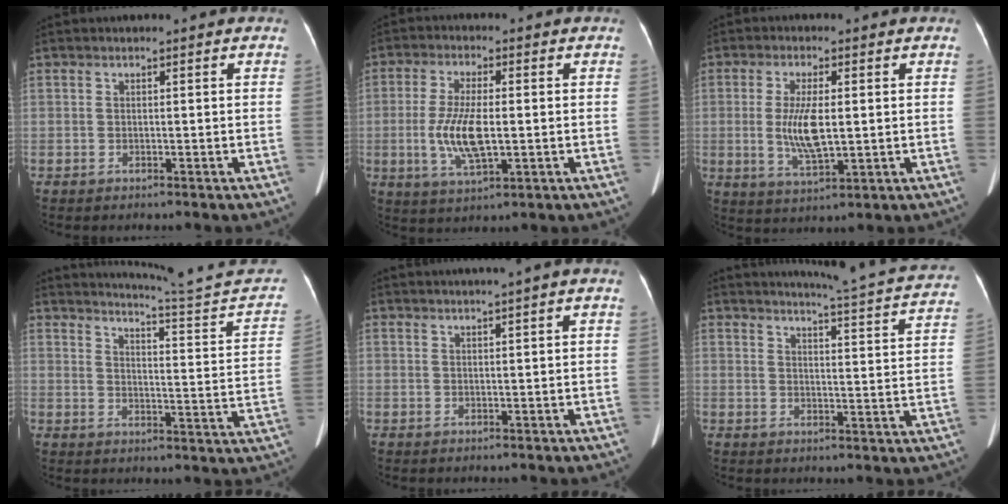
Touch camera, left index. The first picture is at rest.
{"total": 8.2, "force": [-0.9, 2.3, 7.8], "torque": [-0.167, -0.006, -0.013]}
{"total": 7.1, "force": [0.1, 1.9, 6.9], "torque": [-0.143, -0.008, 0.008]}
{"total": 17.5, "force": [16.6, -0.7, 5.6], "torque": [-0.079, -0.074, 0.199]}
{"total": 2.9, "force": [2.0, -0.6, 2.1], "torque": [-0.034, 0.016, 0.037]}
{"total": 17.4, "force": [16.6, -0.4, 5.2], "torque": [-0.081, -0.066, 0.188]}